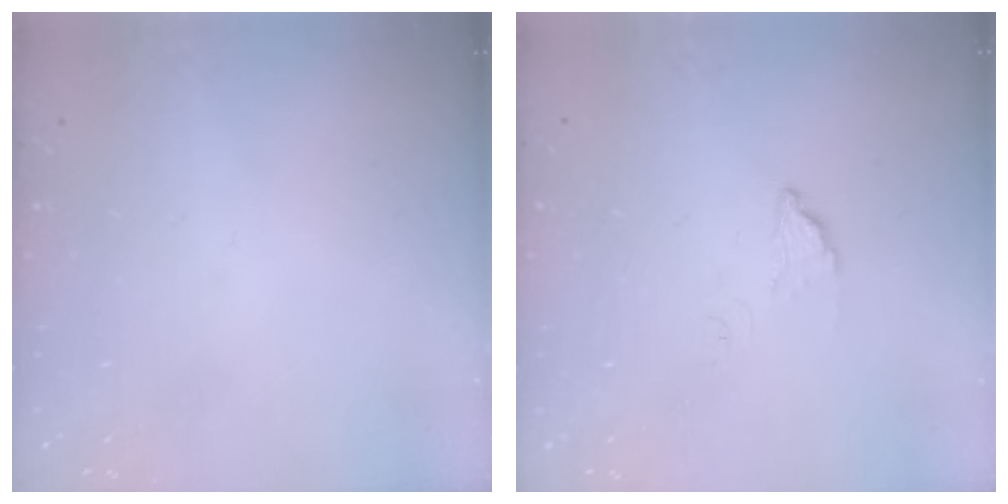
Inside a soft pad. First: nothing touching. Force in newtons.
{"total": 2.5, "press": 2.5, "slide": 0.1}